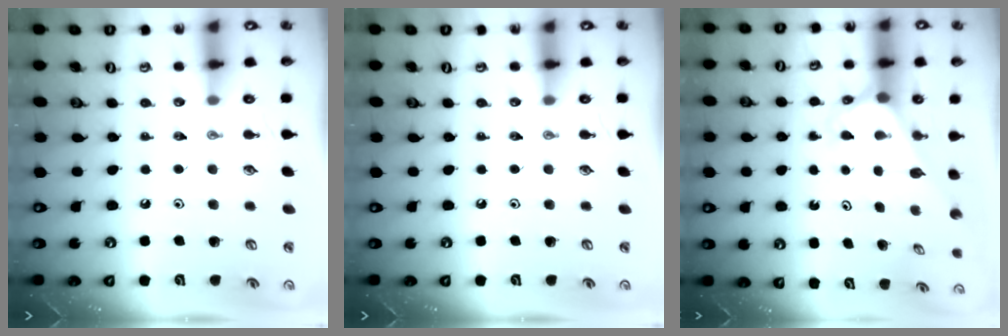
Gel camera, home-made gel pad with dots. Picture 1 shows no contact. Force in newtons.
{"total": 0.0}
{"total": 2.6, "press": 2.6, "slide": 0.2}